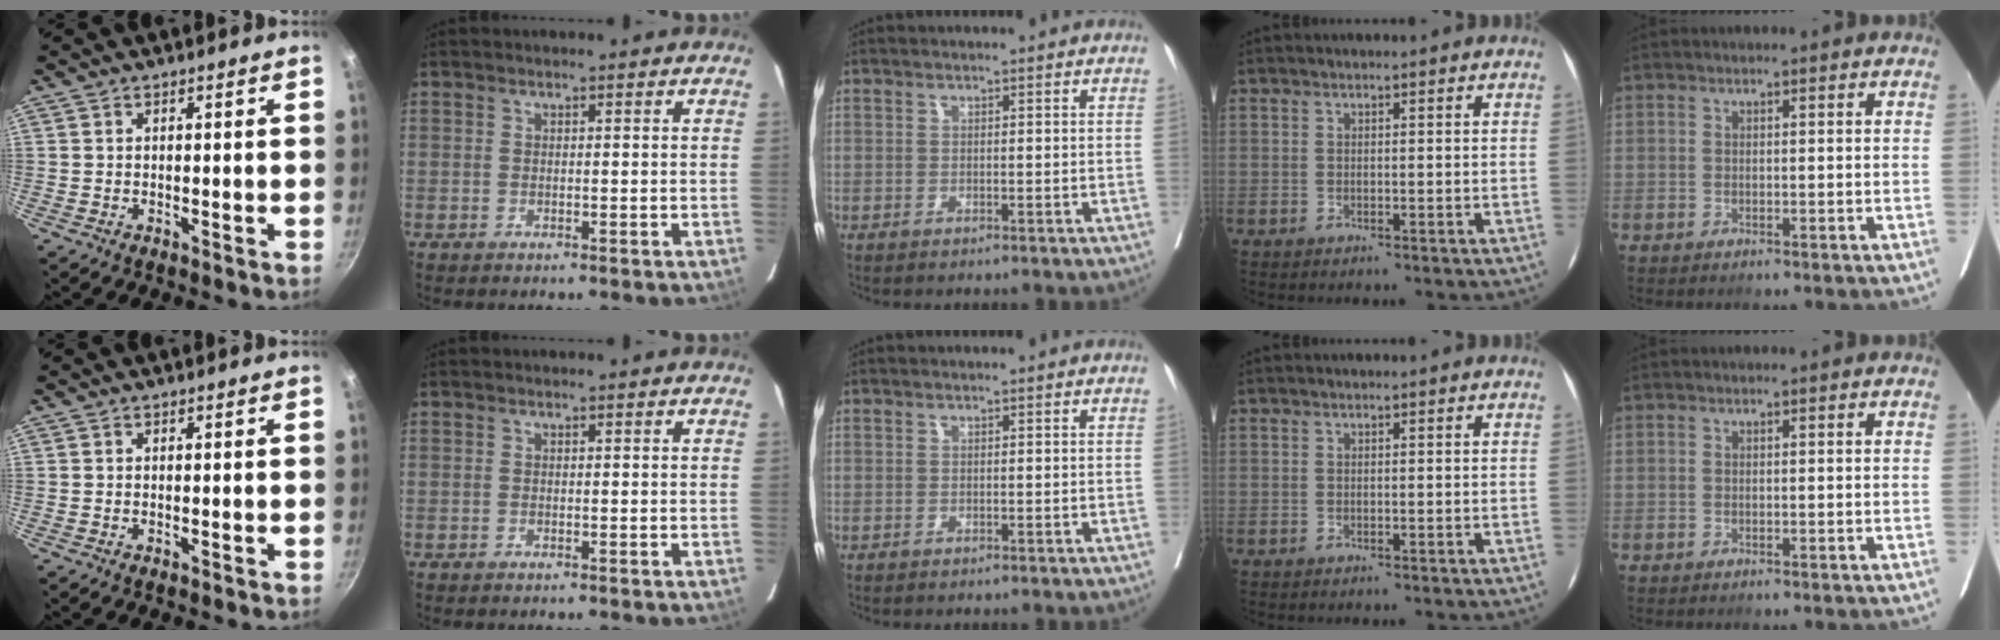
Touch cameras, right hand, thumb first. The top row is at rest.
{}